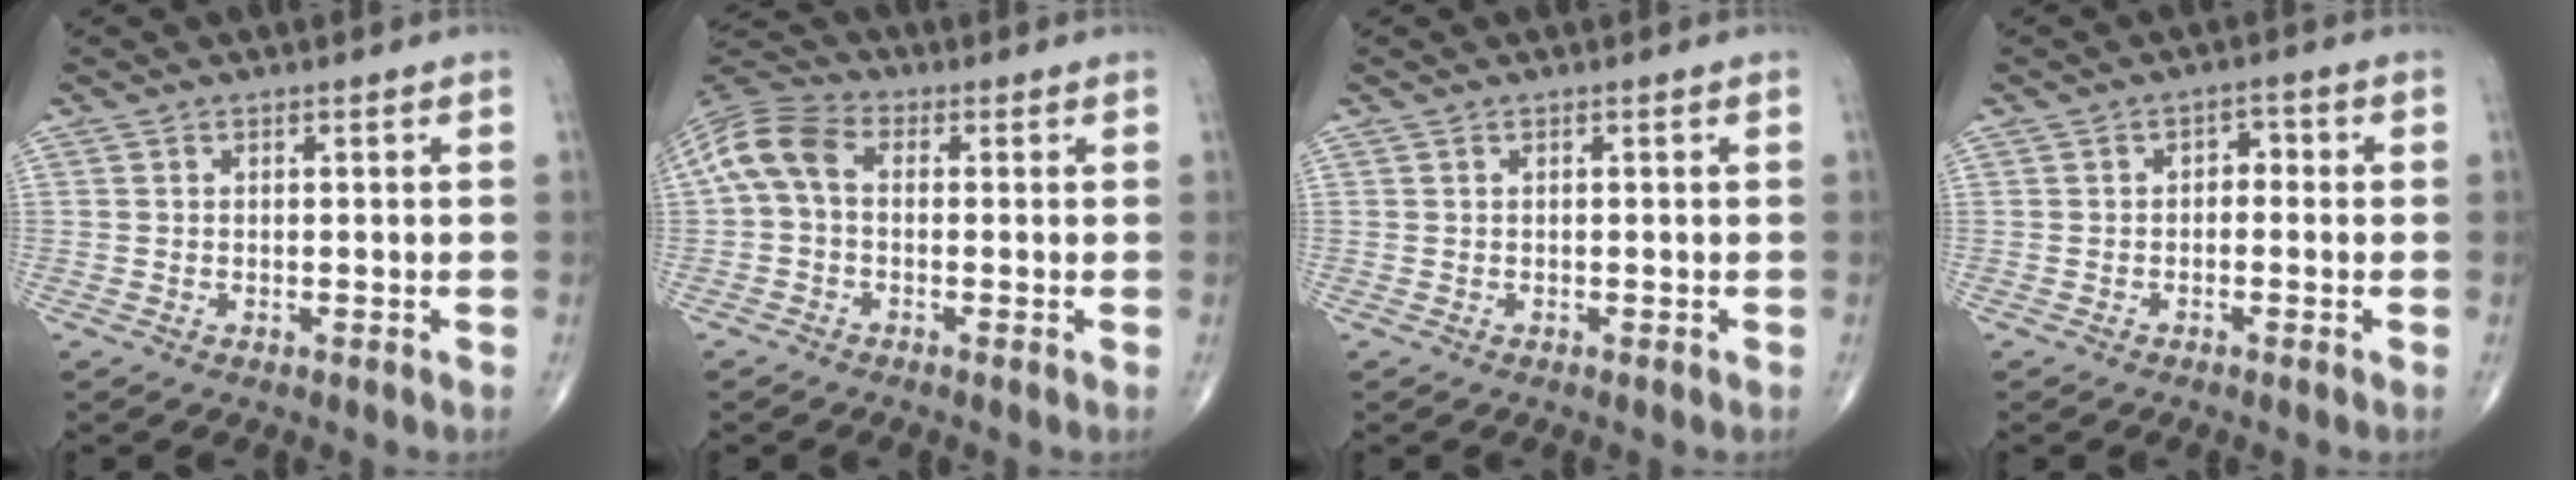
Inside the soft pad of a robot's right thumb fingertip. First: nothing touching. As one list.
[{"total": 8.5, "force": [0.3, 5.6, 6.3], "torque": [-0.127, 0.025, -0.009]}, {"total": 0.0}, {"total": 2.4, "force": [-0.3, 1.7, 1.6], "torque": [-0.004, 0.013, -0.016]}]